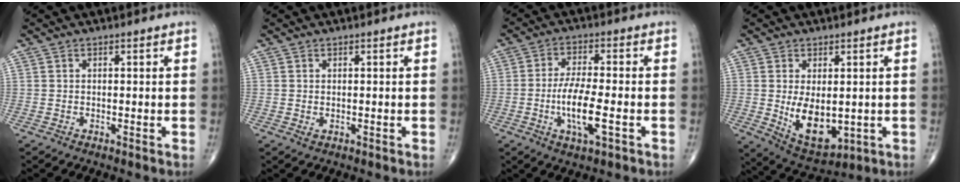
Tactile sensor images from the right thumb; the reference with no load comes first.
{"total": 0.7, "force": [0.0, 0.4, 0.6], "torque": [-0.013, 0.000, 0.004]}
{"total": 9.1, "force": [-2.4, 2.6, 8.3], "torque": [-0.166, 0.004, -0.044]}
{"total": 10.3, "force": [-0.7, 5.7, 8.5], "torque": [-0.120, -0.017, 0.012]}